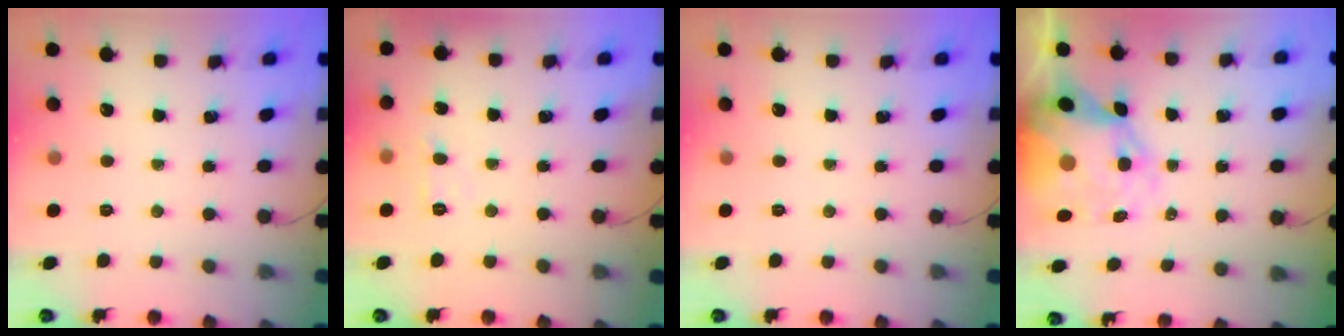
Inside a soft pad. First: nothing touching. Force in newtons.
{"total": 4.7, "press": 4.4, "slide": 1.6}
{"total": 0.0}
{"total": 12.9, "press": 12.4, "slide": 3.7}